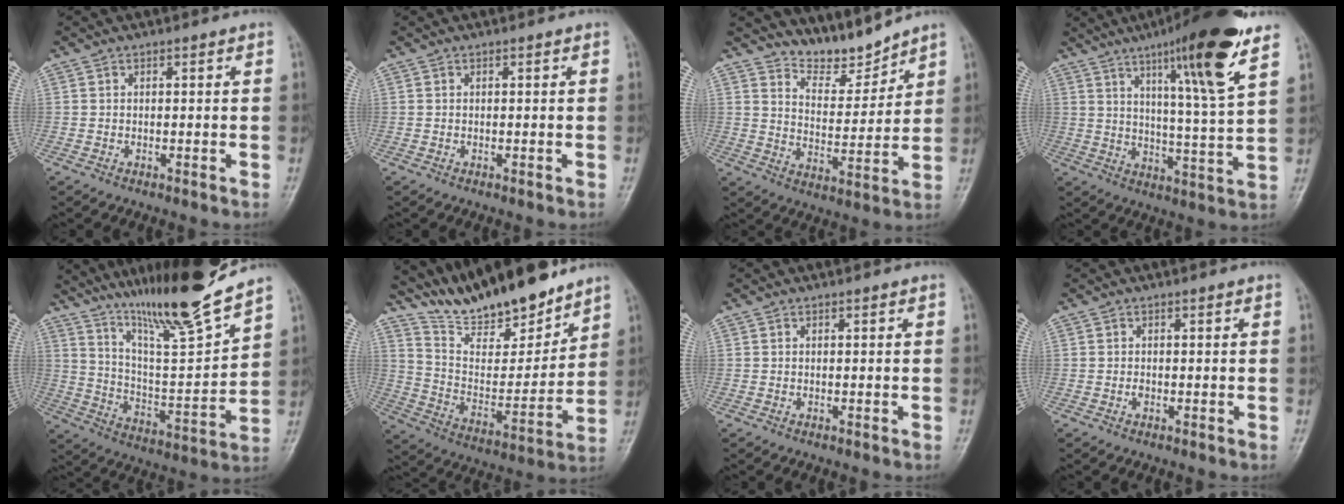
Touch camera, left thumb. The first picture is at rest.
{"total": 0.0}
{"total": 7.4, "force": [7.1, 1.8, 0.9], "torque": [0.006, -0.063, 0.138]}
{"total": 17.5, "force": [9.8, 1.4, 14.3], "torque": [-0.213, -0.048, 0.150]}
{"total": 19.5, "force": [15.8, 1.4, 11.3], "torque": [-0.155, -0.086, 0.275]}
{"total": 18.6, "force": [16.2, 4.9, 7.8], "torque": [-0.089, -0.096, 0.286]}
{"total": 0.0}
{"total": 0.9, "force": [0.0, 0.6, 0.6], "torque": [-0.004, 0.002, -0.003]}